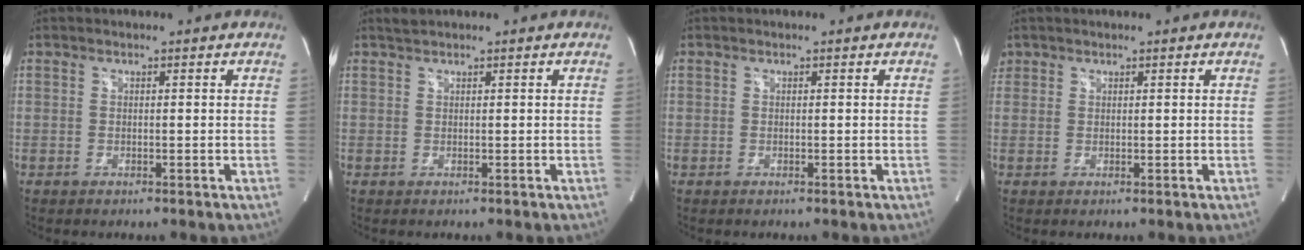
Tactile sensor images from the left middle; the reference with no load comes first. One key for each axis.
{"total": 0.8, "fx": 0.8, "fy": -0.2, "fz": 0.1, "tx": -0.011, "ty": 0.006, "tz": 0.021}
{"total": 0.0}
{"total": 1.5, "fx": 0.9, "fy": 1.2, "fz": 0.1, "tx": 0.006, "ty": 0.012, "tz": 0.016}